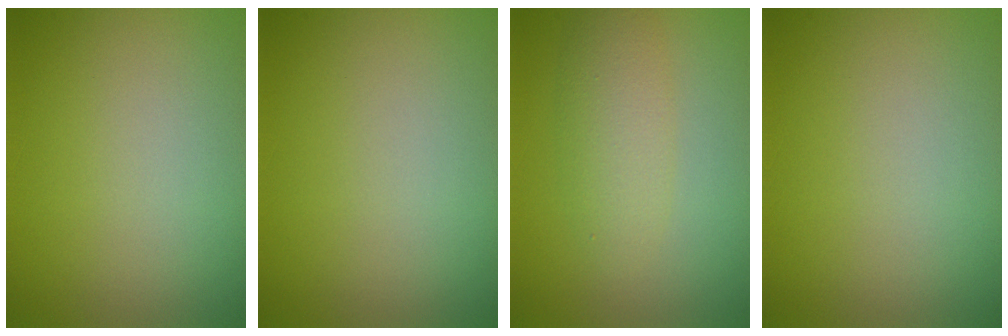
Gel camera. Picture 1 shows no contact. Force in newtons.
{"total": 0.0}
{"total": 2.9, "press": 2.9, "slide": 0.1}
{"total": 0.0}